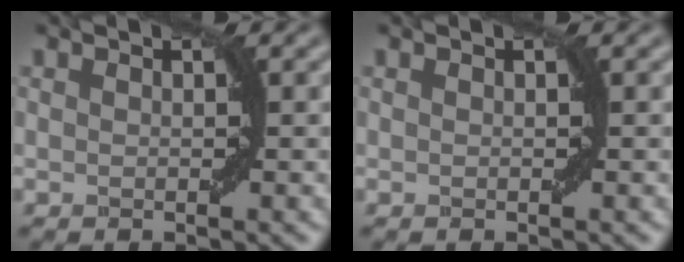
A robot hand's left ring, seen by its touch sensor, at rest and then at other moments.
{"total": 0.0}